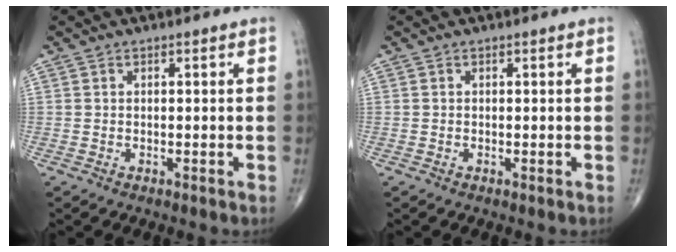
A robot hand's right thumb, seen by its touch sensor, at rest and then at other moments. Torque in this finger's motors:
{"motor_torque": [-0.17, -0.02, -0.32, -0.26, -0.02]}